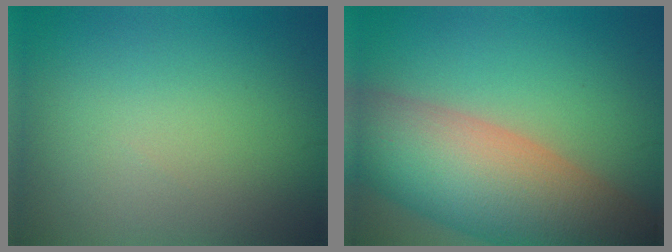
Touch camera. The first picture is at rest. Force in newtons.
{"total": 12.6, "press": 12.6, "slide": 0.7}